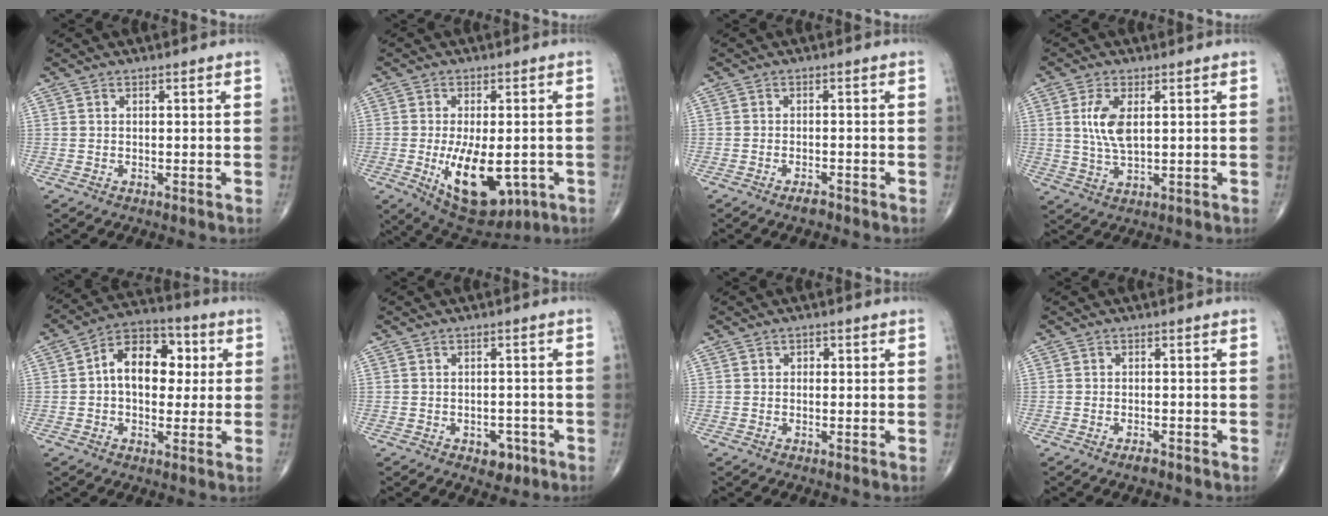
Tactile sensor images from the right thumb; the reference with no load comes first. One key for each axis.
{"total": 14.4, "fx": -3.7, "fy": 7.1, "fz": 12.0, "tx": -0.176, "ty": -0.013, "tz": -0.035}
{"total": 1.8, "fx": -1.5, "fy": 0.5, "fz": 1.0, "tx": -0.022, "ty": 0.004, "tz": -0.027}
{"total": 6.8, "fx": 1.5, "fy": 3.1, "fz": 5.8, "tx": -0.124, "ty": -0.008, "tz": 0.034}
{"total": 12.7, "fx": 1.6, "fy": 8.4, "fz": 9.4, "tx": -0.106, "ty": 0.025, "tz": 0.012}
{"total": 3.6, "fx": -1.9, "fy": 2.4, "fz": 2.0, "tx": -0.007, "ty": 0.010, "tz": -0.021}
{"total": 0.8, "fx": 0.0, "fy": 0.7, "fz": 0.4, "tx": 0.003, "ty": 0.003, "tz": -0.006}
{"total": 1.5, "fx": -1.2, "fy": 0.4, "fz": 0.8, "tx": -0.019, "ty": 0.002, "tz": -0.022}